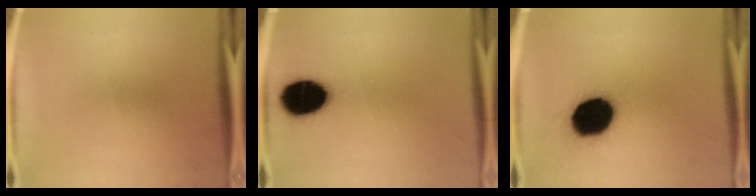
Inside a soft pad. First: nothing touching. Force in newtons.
{"total": 14.8}
{"total": 16.4}